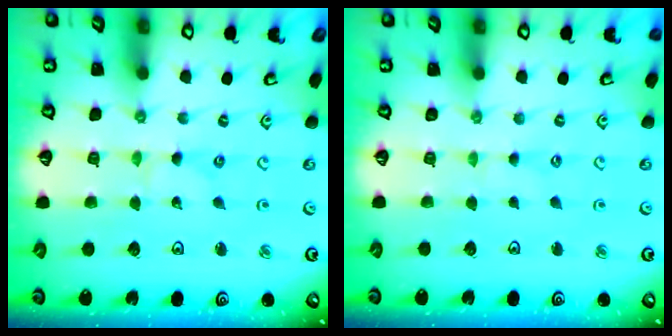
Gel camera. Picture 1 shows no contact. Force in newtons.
{"total": 0.0}